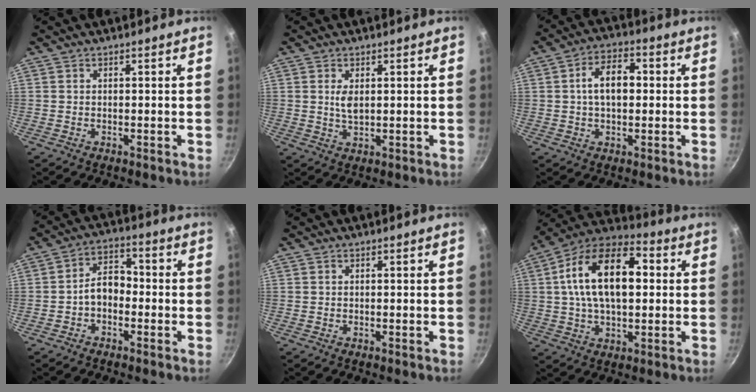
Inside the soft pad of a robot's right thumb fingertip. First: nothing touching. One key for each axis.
{"total": 3.1, "fx": 0.7, "fy": 1.5, "fz": 2.6, "tx": -0.050, "ty": -0.007, "tz": 0.017}
{"total": 8.4, "fx": 0.8, "fy": 5.0, "fz": 6.8, "tx": -0.108, "ty": 0.020, "tz": 0.007}
{"total": 6.6, "fx": -1.5, "fy": 4.5, "fz": 4.5, "tx": -0.058, "ty": 0.031, "tz": -0.040}
{"total": 0.0}
{"total": 19.3, "fx": 2.8, "fy": 10.6, "fz": 15.9, "tx": -0.269, "ty": 0.025, "tz": 0.039}